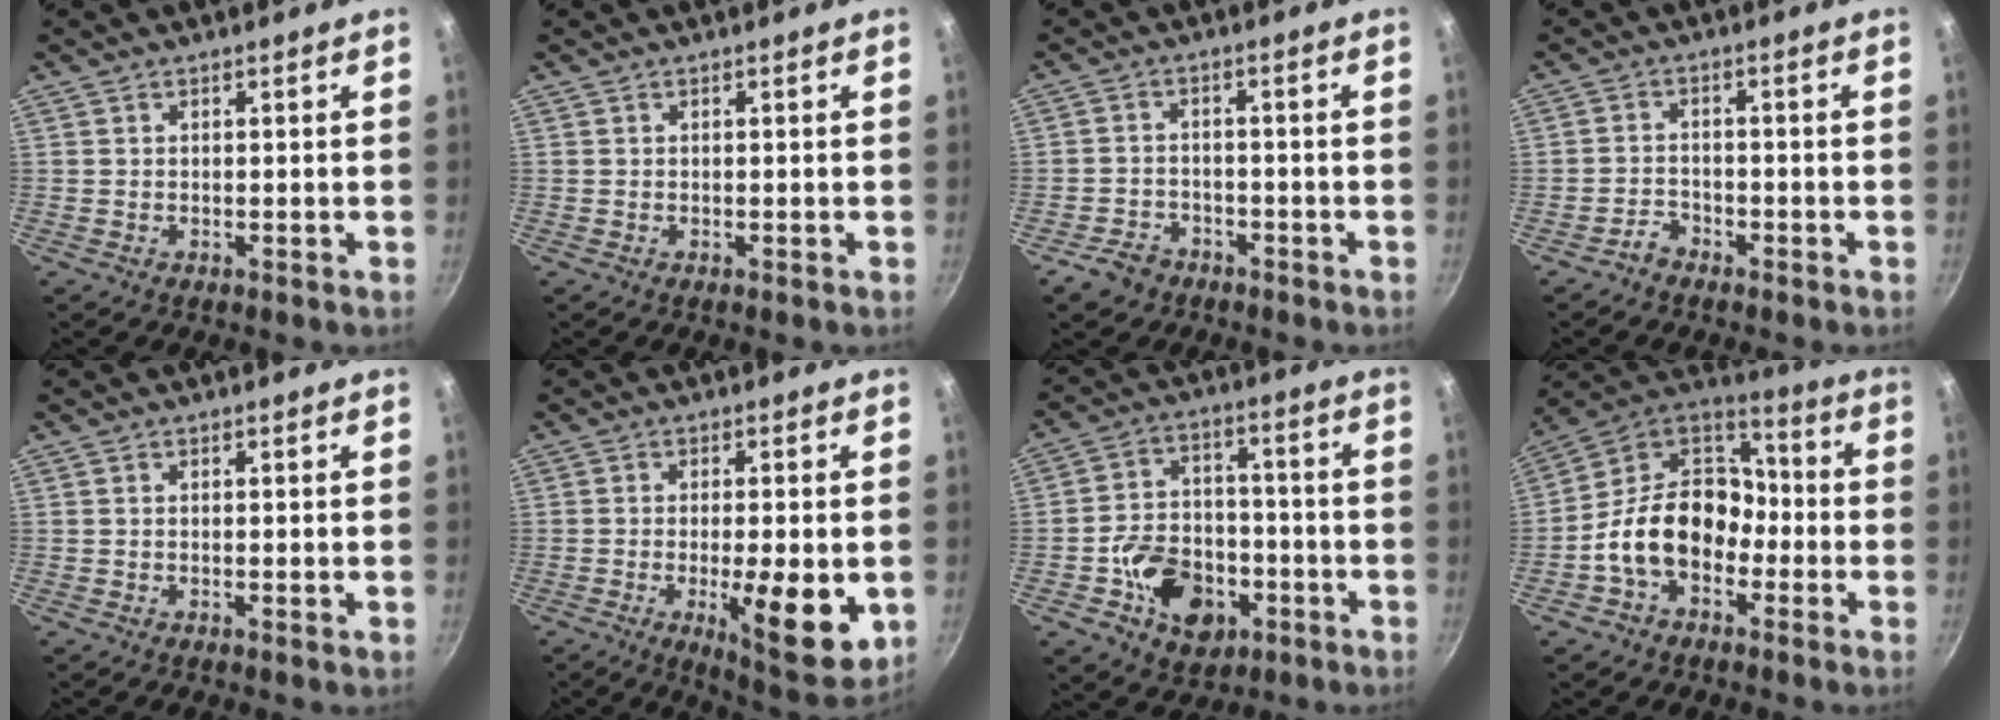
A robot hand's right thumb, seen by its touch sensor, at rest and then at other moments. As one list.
[{"total": 0.0}, {"total": 4.9, "force": [-3.2, 3.4, 1.3], "torque": [-0.020, 0.037, -0.052]}, {"total": 2.7, "force": [-2.2, 1.4, 0.6], "torque": [-0.007, 0.026, -0.040]}, {"total": 0.7, "force": [-0.2, 0.0, 0.6], "torque": [-0.011, -0.001, -0.006]}, {"total": 13.2, "force": [-3.1, 3.9, 12.2], "torque": [-0.163, -0.002, -0.037]}, {"total": 14.6, "force": [-5.4, 10.7, 8.4], "torque": [-0.101, 0.041, -0.082]}, {"total": 16.9, "force": [-5.0, 12.1, 10.8], "torque": [-0.139, 0.065, -0.109]}]